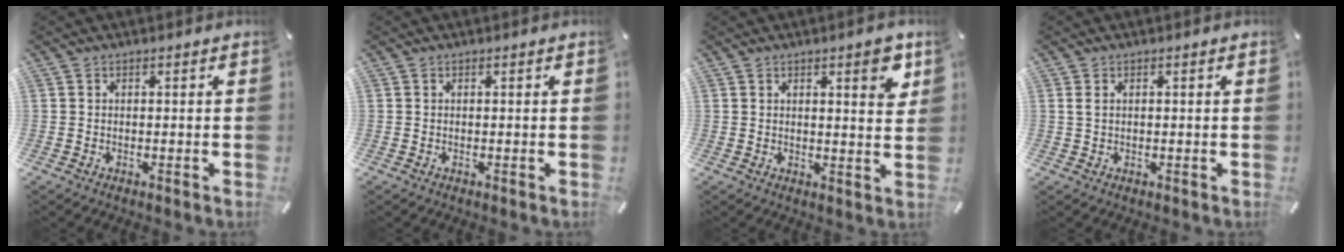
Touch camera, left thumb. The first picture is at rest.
{"total": 0.0}
{"total": 5.8, "force": [3.2, 1.7, 4.5], "torque": [-0.053, -0.019, 0.046]}
{"total": 1.2, "force": [0.3, 0.5, 1.1], "torque": [-0.021, 0.002, 0.005]}